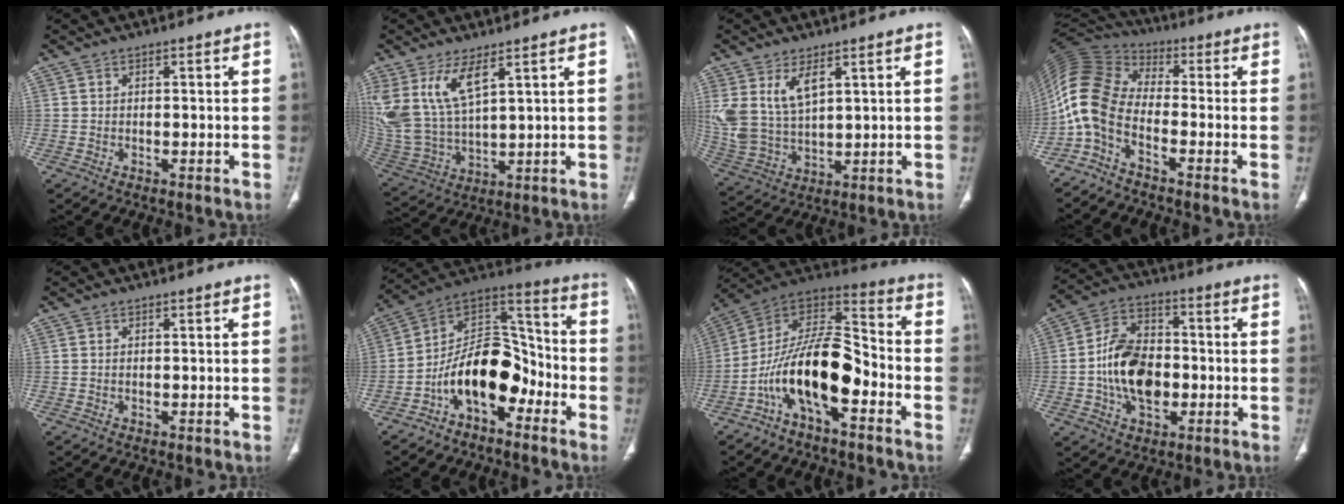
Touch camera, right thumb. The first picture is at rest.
{"total": 13.0, "force": [6.6, 5.5, 9.8], "torque": [-0.210, -0.027, 0.152]}
{"total": 10.7, "force": [4.8, 5.8, 7.6], "torque": [-0.154, -0.015, 0.112]}
{"total": 11.1, "force": [-3.8, 6.4, 8.2], "torque": [-0.180, 0.059, -0.093]}
{"total": 0.0}
{"total": 16.0, "force": [-6.8, 9.3, 11.0], "torque": [-0.150, 0.094, -0.128]}
{"total": 17.6, "force": [-6.8, 7.7, 14.2], "torque": [-0.234, 0.082, -0.123]}
{"total": 14.2, "force": [-2.0, 9.5, 10.4], "torque": [-0.164, 0.026, -0.038]}